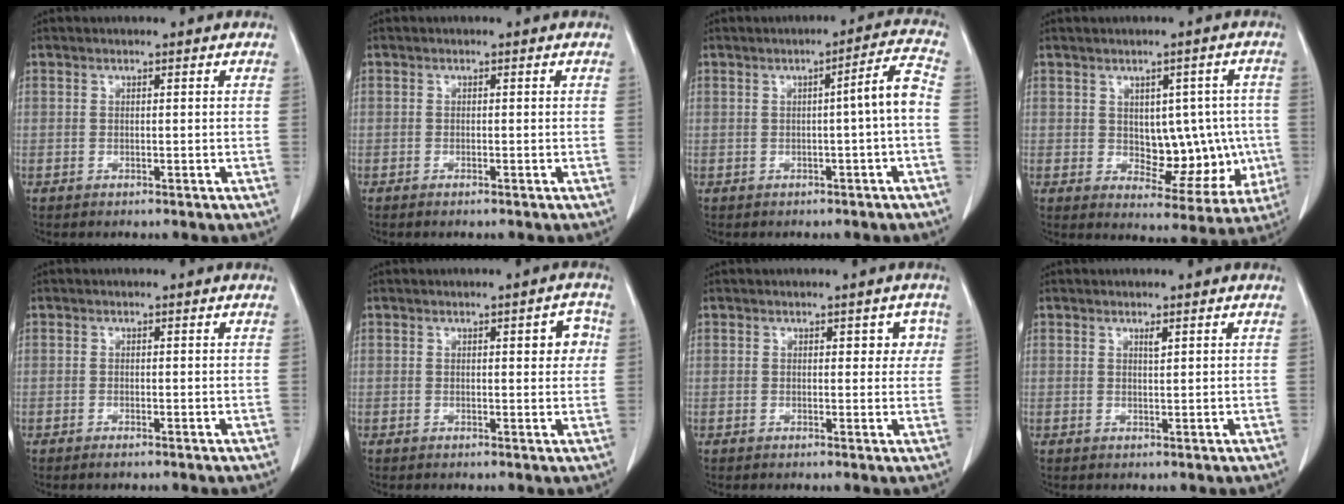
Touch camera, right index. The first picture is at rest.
{"total": 0.7, "force": [-0.6, 0.0, 0.4], "torque": [-0.012, -0.002, -0.008]}
{"total": 4.7, "force": [-0.7, -0.5, 4.7], "torque": [-0.063, 0.009, -0.012]}
{"total": 10.1, "force": [-0.3, 6.0, 8.1], "torque": [-0.082, 0.019, 0.015]}
{"total": 0.8, "force": [-0.6, 0.0, 0.4], "torque": [-0.009, -0.002, -0.009]}
{"total": 3.4, "force": [0.8, 1.2, 3.1], "torque": [-0.030, 0.006, 0.007]}
{"total": 2.9, "force": [1.0, 1.9, 2.0], "torque": [-0.008, 0.008, 0.008]}
{"total": 0.8, "force": [0.5, 0.1, 0.6], "torque": [-0.014, -0.005, 0.010]}